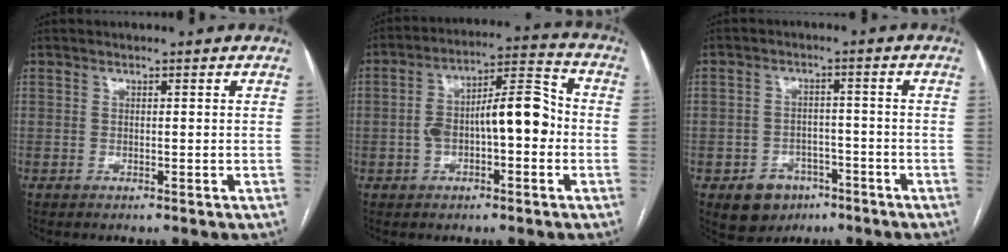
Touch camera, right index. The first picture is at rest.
{"total": 11.6, "force": [-1.1, 3.9, 10.8], "torque": [-0.190, 0.044, -0.016]}
{"total": 6.3, "force": [-3.5, 4.8, 2.0], "torque": [-0.029, 0.008, -0.044]}